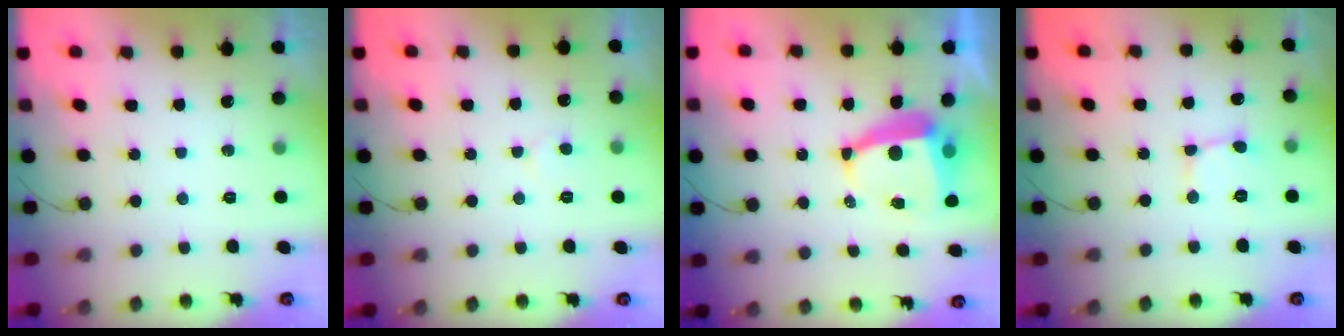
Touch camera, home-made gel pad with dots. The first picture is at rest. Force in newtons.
{"total": 2.4, "press": 2.4, "slide": 0.2}
{"total": 8.4, "press": 8.3, "slide": 1.0}
{"total": 2.1, "press": 2.1, "slide": 0.2}